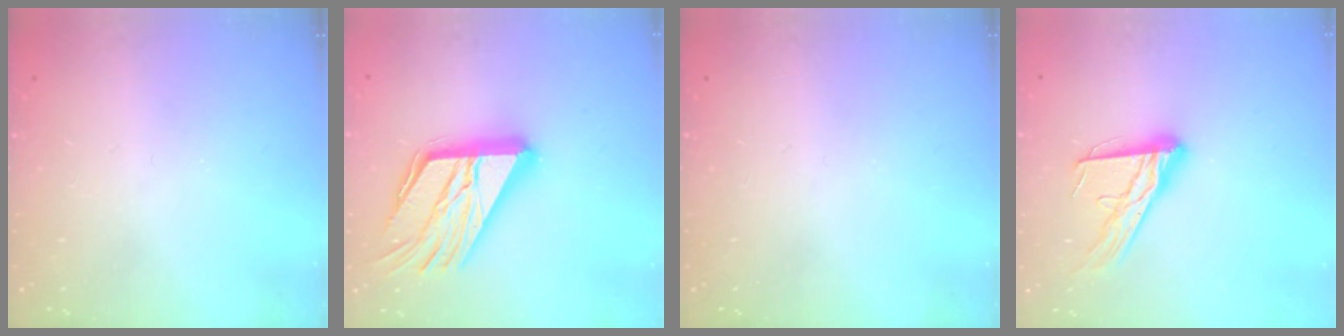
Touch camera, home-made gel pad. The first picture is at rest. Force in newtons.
{"total": 23.5, "press": 23.3, "slide": 2.3}
{"total": 0.0}
{"total": 14.8, "press": 14.8, "slide": 1.3}